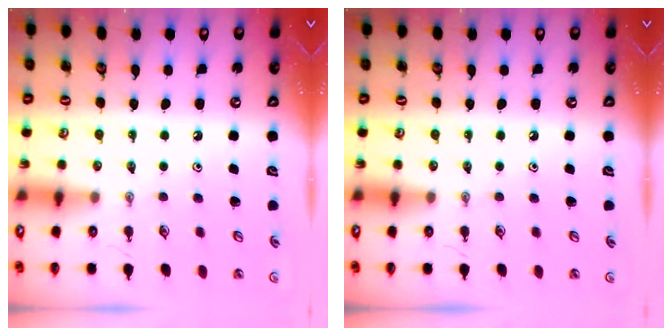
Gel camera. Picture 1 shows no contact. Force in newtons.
{"total": 0.0}